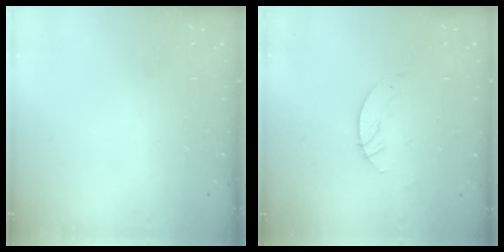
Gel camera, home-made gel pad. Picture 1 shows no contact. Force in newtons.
{"total": 2.1, "press": 2.1, "slide": 0.2}